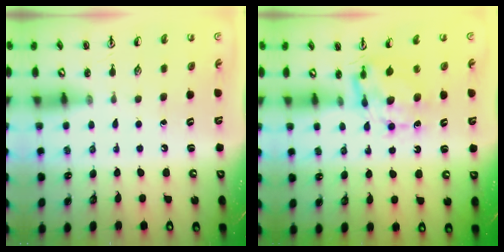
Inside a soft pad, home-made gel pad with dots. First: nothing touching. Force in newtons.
{"total": 6.9, "press": 6.9, "slide": 0.7}